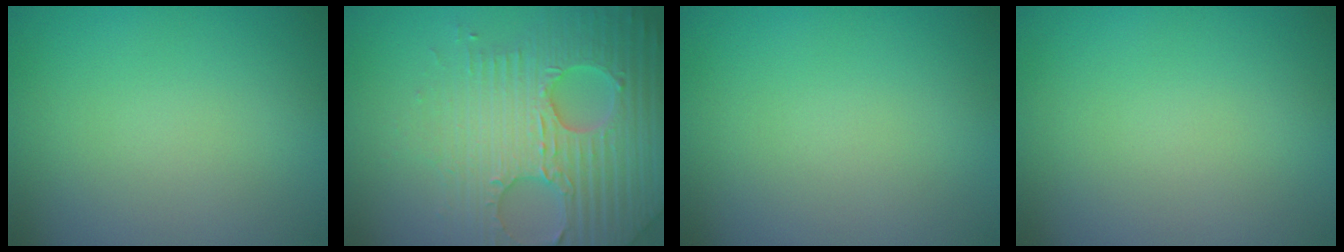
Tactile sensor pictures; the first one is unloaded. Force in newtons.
{"total": 7.3, "press": 7.1, "slide": 1.8}
{"total": 0.0}
{"total": 0.0}